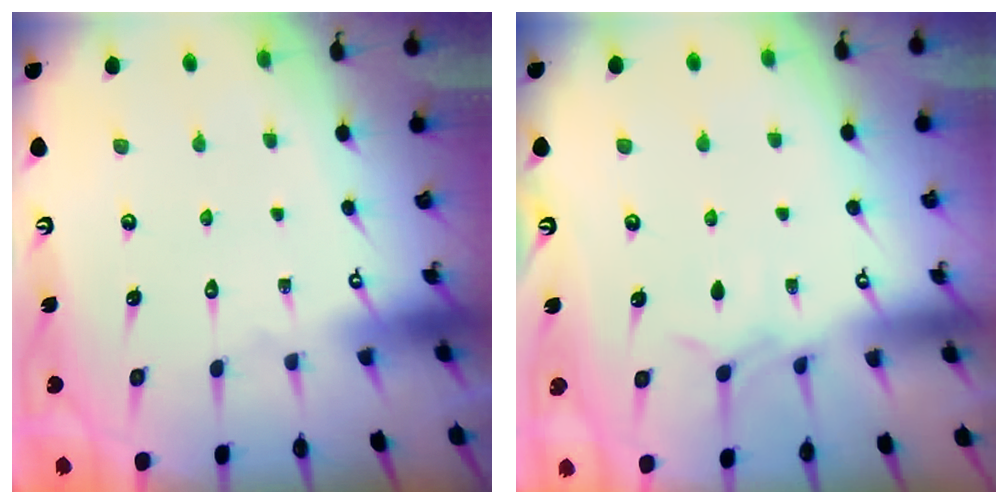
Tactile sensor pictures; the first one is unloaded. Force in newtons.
{"total": 3.9, "press": 3.9, "slide": 0.2}